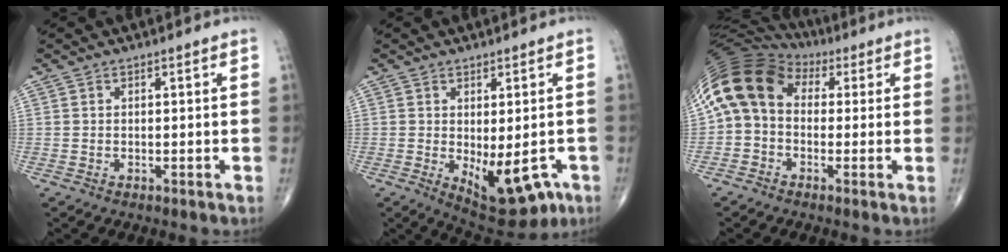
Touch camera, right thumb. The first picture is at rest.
{"total": 11.2, "force": [-3.3, 5.3, 9.3], "torque": [-0.106, -0.005, -0.031]}
{"total": 12.6, "force": [1.7, 9.5, 8.1], "torque": [-0.149, 0.045, 0.020]}